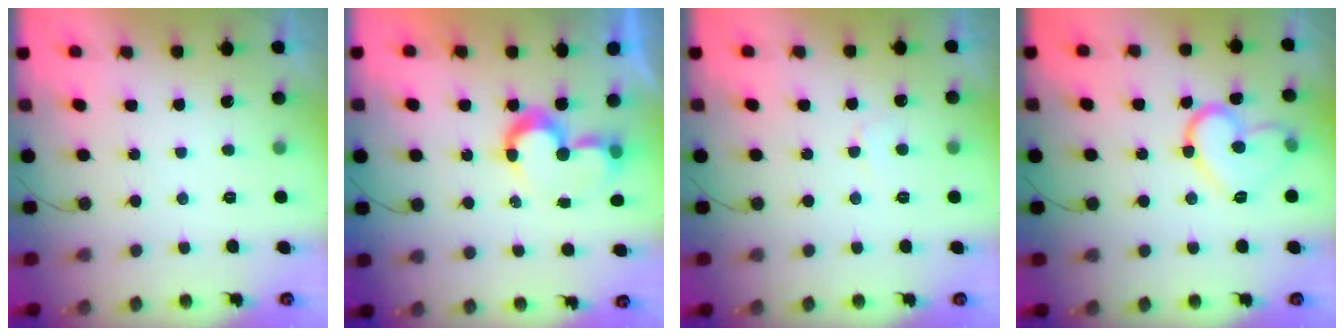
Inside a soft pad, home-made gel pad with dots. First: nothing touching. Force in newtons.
{"total": 8.7, "press": 8.7, "slide": 0.1}
{"total": 3.6, "press": 3.6, "slide": 0.3}
{"total": 12.9, "press": 12.9, "slide": 0.6}